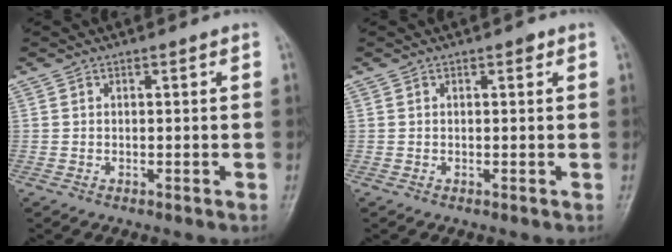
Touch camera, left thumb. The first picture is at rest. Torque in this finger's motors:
{"motor_torque": [0.80, -0.06, 0.41, 0.13, 0.02]}